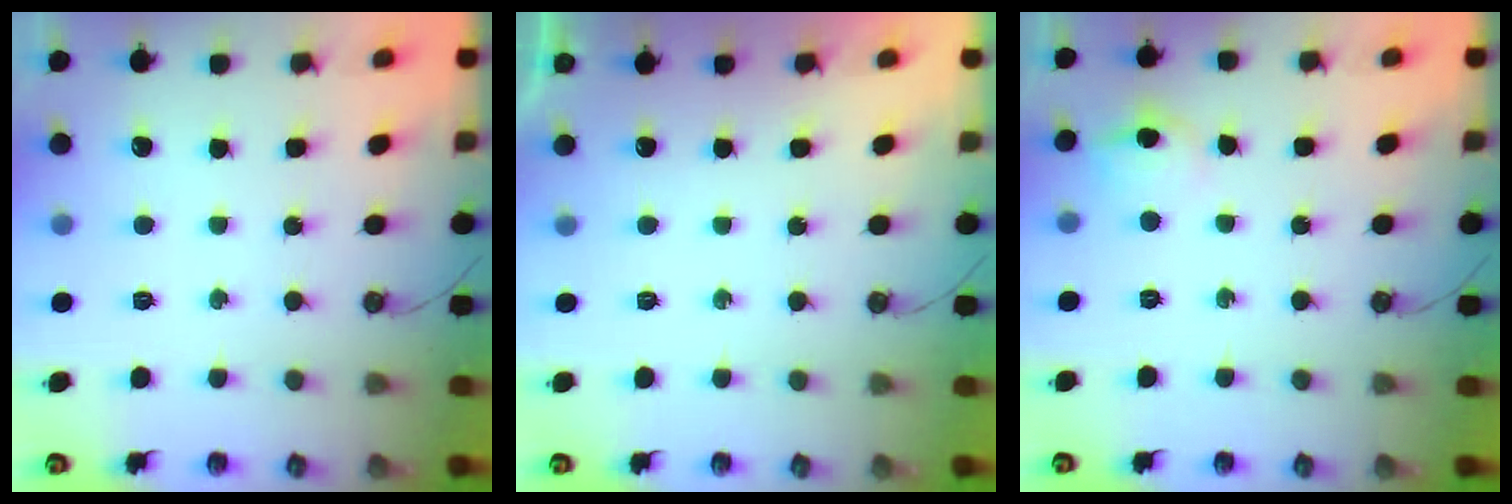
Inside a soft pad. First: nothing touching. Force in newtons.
{"total": 0.0}
{"total": 5.2, "press": 4.9, "slide": 1.6}